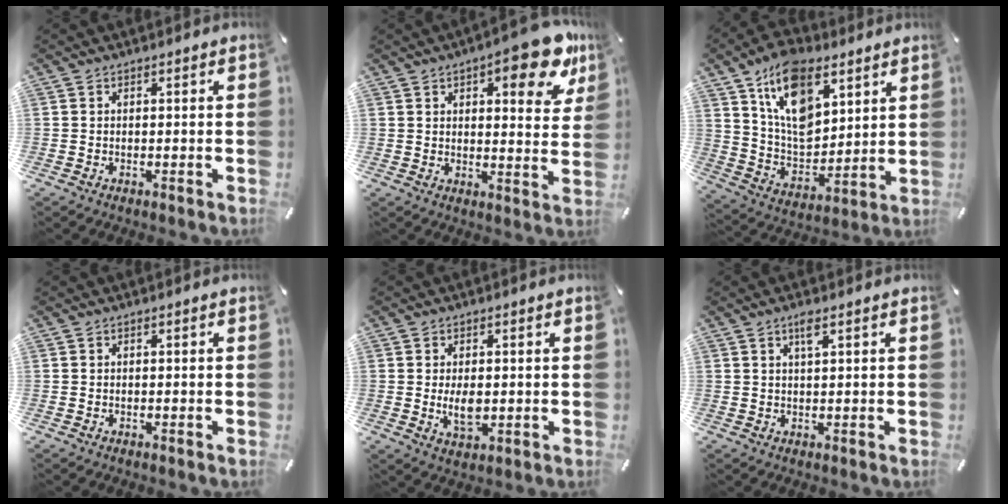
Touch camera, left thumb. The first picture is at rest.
{"total": 14.9, "force": [8.6, 5.9, 10.7], "torque": [-0.132, -0.046, 0.136]}
{"total": 16.1, "force": [8.8, 9.8, 9.2], "torque": [-0.170, -0.037, 0.164]}
{"total": 0.0}
{"total": 4.8, "force": [0.0, 2.9, 3.9], "torque": [-0.079, -0.011, -0.008]}
{"total": 2.5, "force": [1.5, 0.4, 2.0], "torque": [-0.044, 0.003, 0.026]}